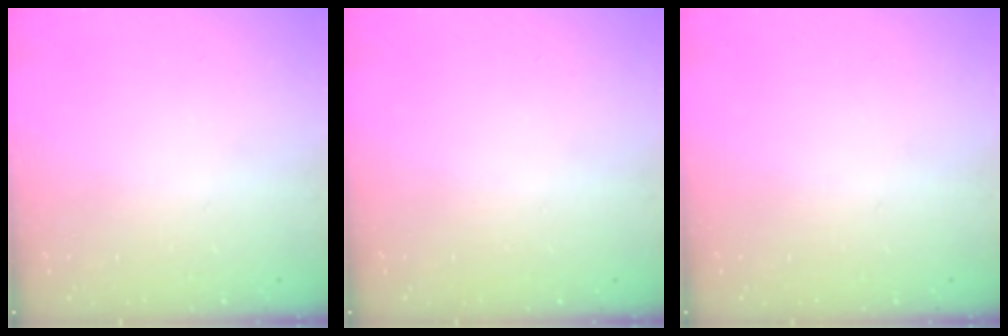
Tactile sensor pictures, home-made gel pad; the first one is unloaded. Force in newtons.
{"total": 0.0}
{"total": 0.0}